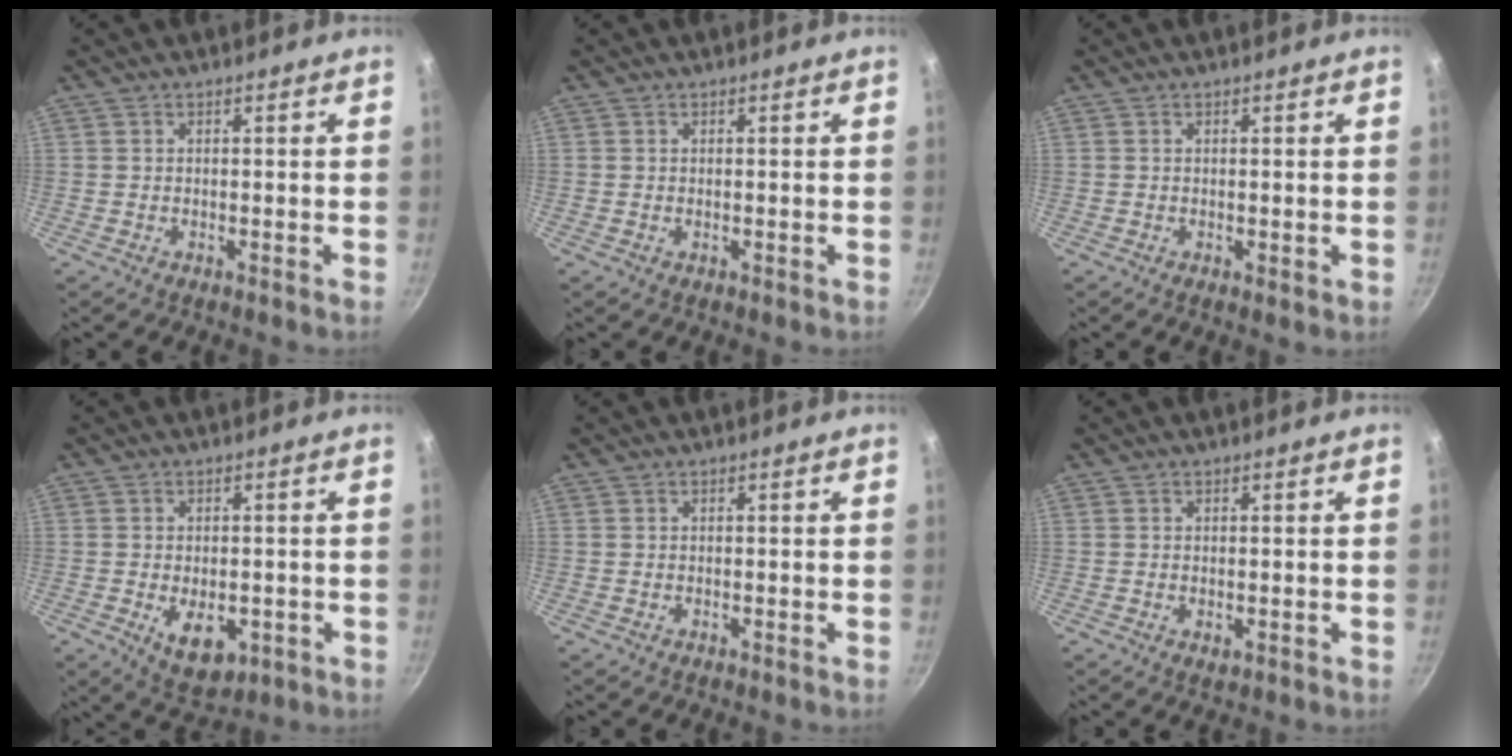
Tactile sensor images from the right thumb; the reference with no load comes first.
{"total": 0.0}
{"total": 0.7, "force": [0.1, 0.1, 0.6], "torque": [-0.006, -0.005, 0.000]}
{"total": 8.1, "force": [-2.1, 4.8, 6.1], "torque": [-0.072, -0.005, -0.016]}
{"total": 0.0}
{"total": 1.1, "force": [-0.1, 0.6, 0.9], "torque": [-0.013, -0.004, 0.000]}